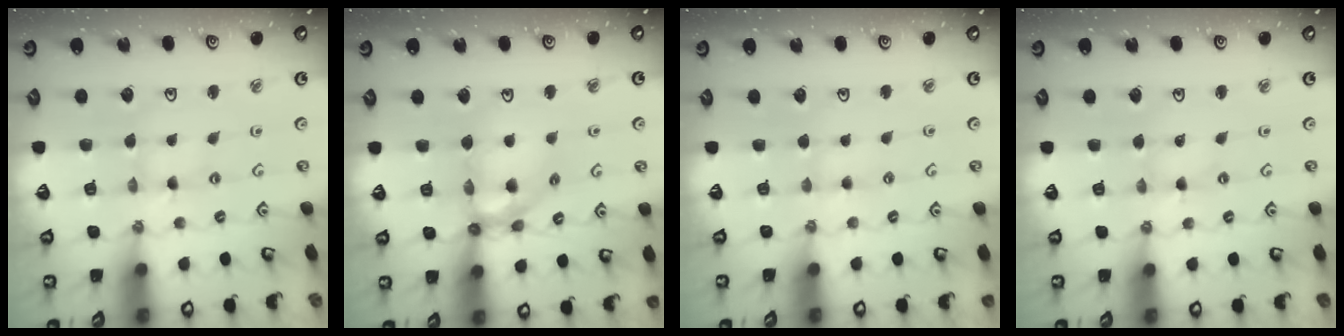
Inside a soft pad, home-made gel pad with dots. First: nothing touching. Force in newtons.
{"total": 11.7, "press": 11.5, "slide": 1.6}
{"total": 1.9, "press": 1.9, "slide": 0.3}
{"total": 0.0}